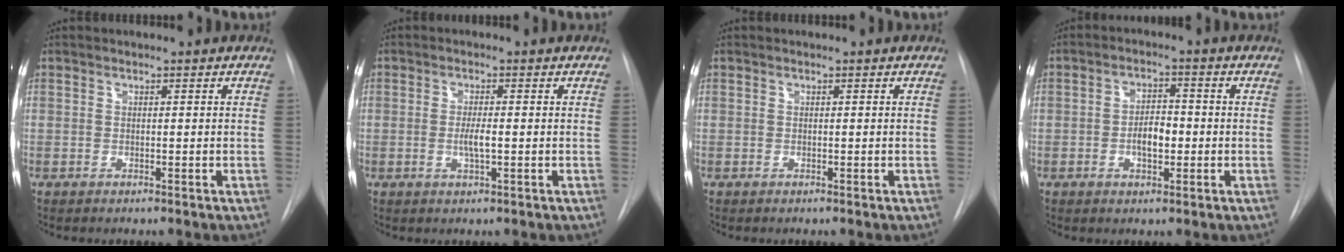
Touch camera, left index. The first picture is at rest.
{"total": 2.5, "force": [-0.4, 0.2, 2.4], "torque": [-0.048, -0.005, -0.007]}
{"total": 0.0}
{"total": 4.3, "force": [-1.0, 2.0, 3.7], "torque": [-0.065, 0.006, -0.017]}